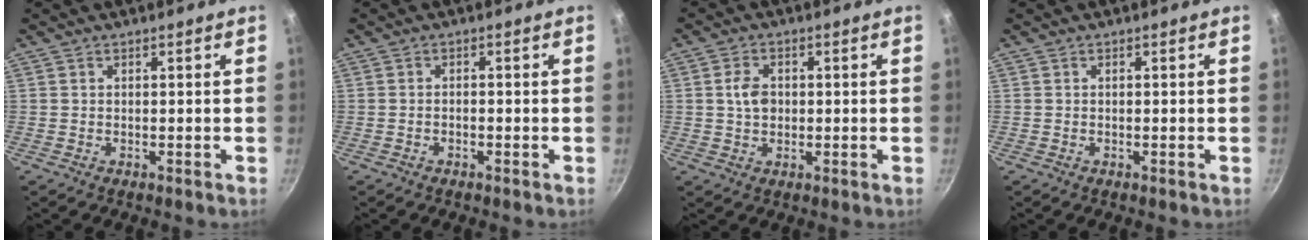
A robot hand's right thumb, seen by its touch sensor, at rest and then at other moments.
{"total": 0.9, "force": [-0.6, 0.5, 0.5], "torque": [-0.012, 0.008, -0.012]}
{"total": 4.3, "force": [0.3, 3.2, 2.9], "torque": [-0.042, 0.005, 0.002]}
{"total": 0.0}